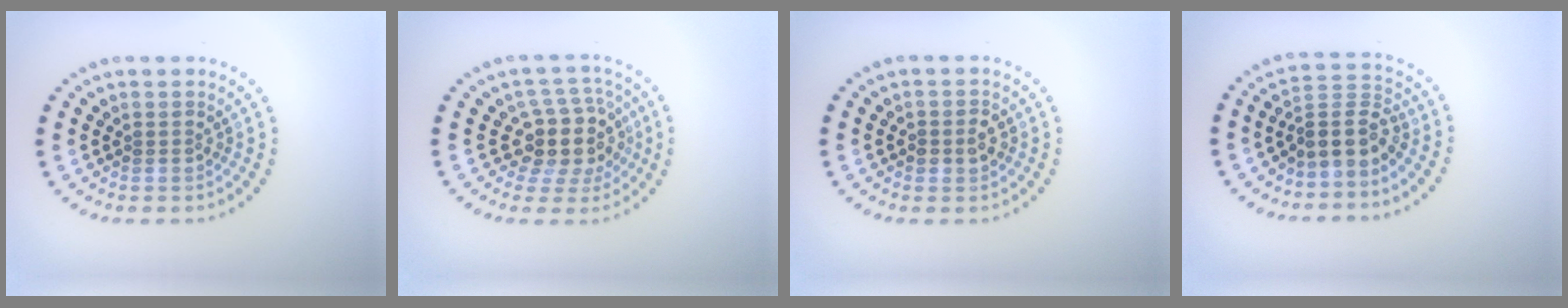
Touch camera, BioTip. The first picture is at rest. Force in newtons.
{"total": 4.4, "press": 3.7, "slide": 2.4}
{"total": 1.6, "press": 1.5, "slide": 0.3}
{"total": 3.3, "press": 2.5, "slide": 2.1}